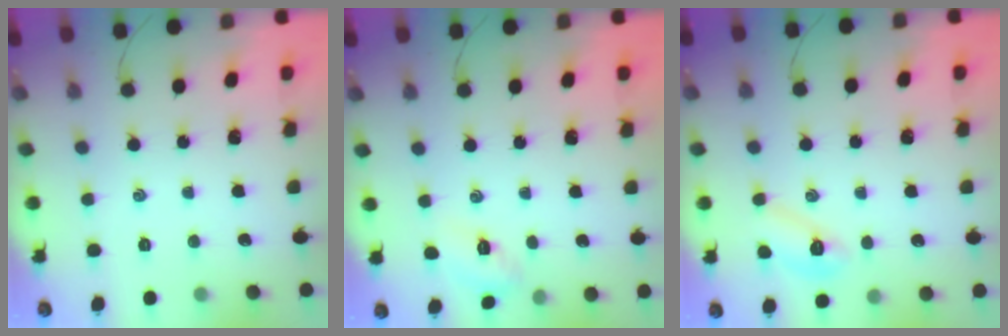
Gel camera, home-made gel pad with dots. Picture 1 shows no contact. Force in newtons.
{"total": 5.9, "press": 5.7, "slide": 1.5}
{"total": 6.0, "press": 5.9, "slide": 0.8}